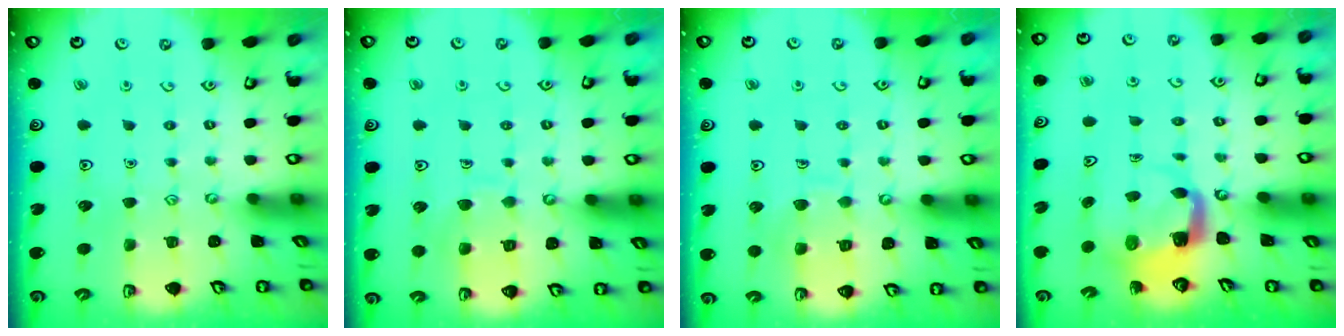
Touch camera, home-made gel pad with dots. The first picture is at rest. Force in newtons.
{"total": 8.4, "press": 8.4, "slide": 0.8}
{"total": 8.4, "press": 8.4, "slide": 0.8}
{"total": 4.0, "press": 3.9, "slide": 0.5}